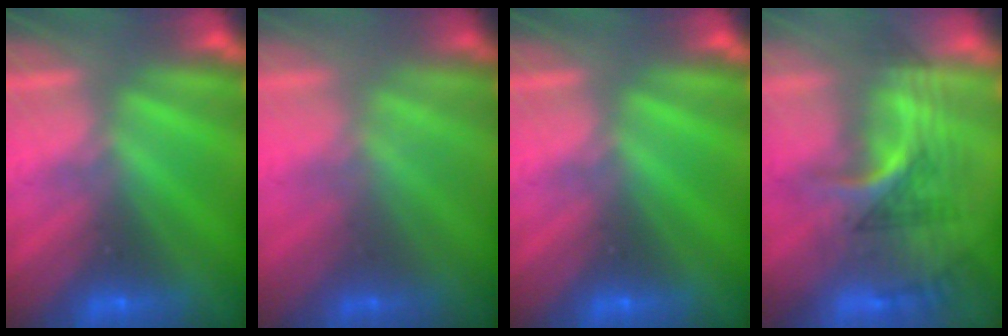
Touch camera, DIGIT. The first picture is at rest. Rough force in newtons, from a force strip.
{"total": 1.1}
{"total": 0.0}
{"total": 2.9}